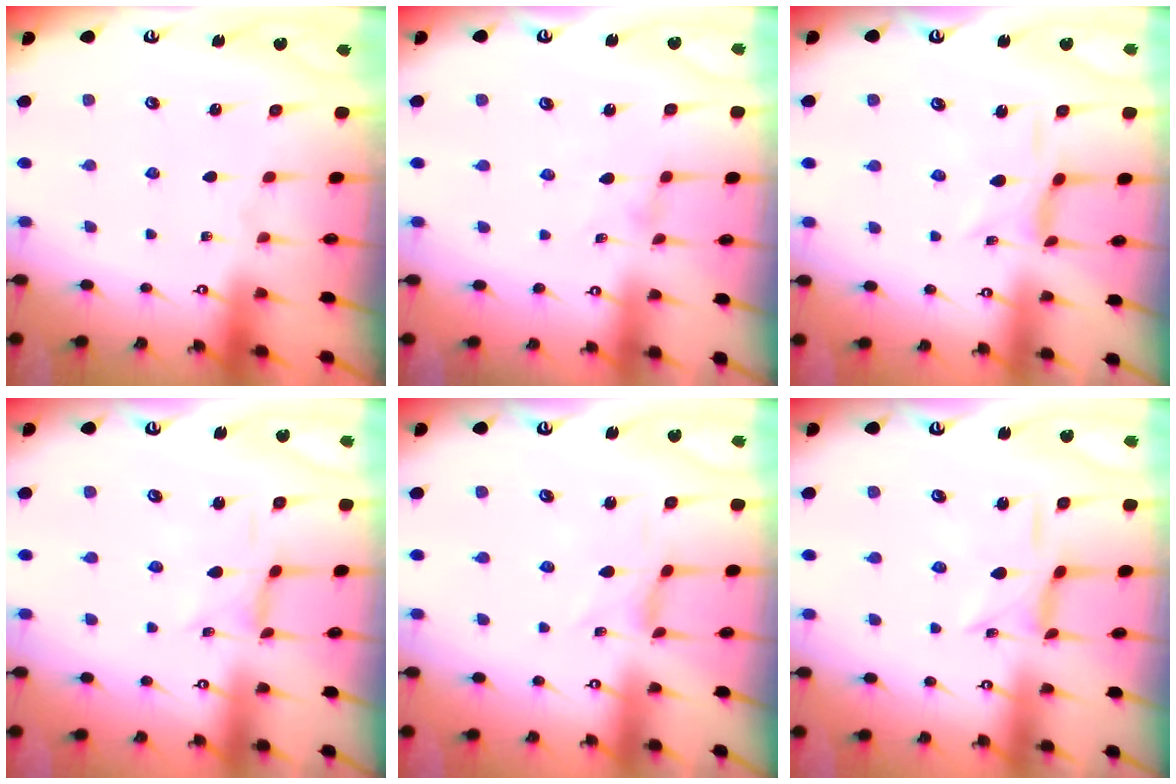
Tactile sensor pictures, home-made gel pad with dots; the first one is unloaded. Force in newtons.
{"total": 0.0}
{"total": 4.4, "press": 4.4, "slide": 0.4}
{"total": 0.6, "press": 0.5, "slide": 0.2}
{"total": 1.2, "press": 1.1, "slide": 0.2}
{"total": 4.4, "press": 4.4, "slide": 0.4}